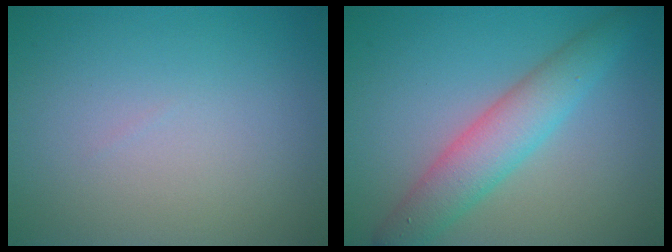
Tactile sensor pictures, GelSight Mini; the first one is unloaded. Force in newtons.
{"total": 4.7, "press": 4.7, "slide": 0.1}